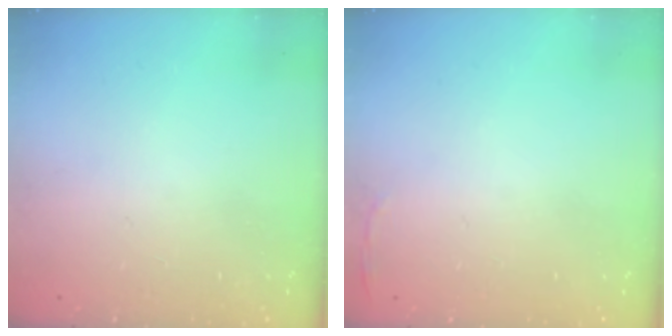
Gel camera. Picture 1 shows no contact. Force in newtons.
{"total": 2.8, "press": 2.6, "slide": 0.9}